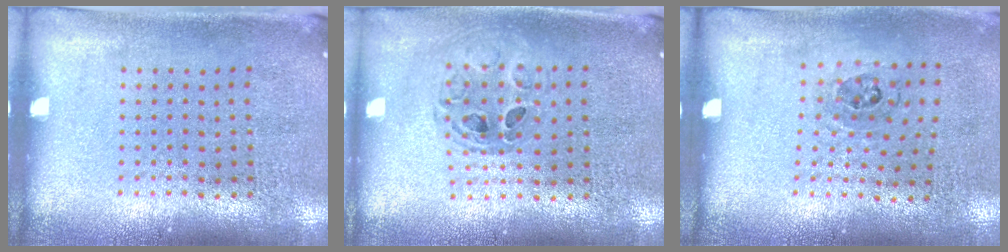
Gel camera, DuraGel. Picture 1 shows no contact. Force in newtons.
{"total": 0.9, "press": 0.9, "slide": 0.2}
{"total": 1.1, "press": 0.7, "slide": 0.8}